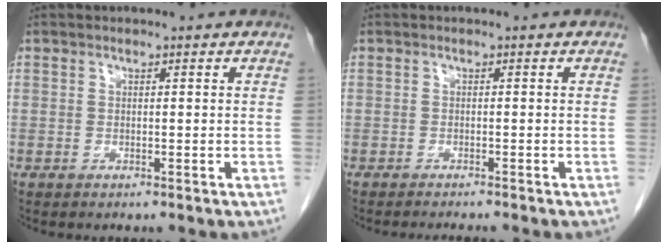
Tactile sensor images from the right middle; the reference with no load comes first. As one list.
[{"total": 3.1, "force": [-2.8, -0.1, 1.2], "torque": [-0.013, -0.005, -0.038]}]